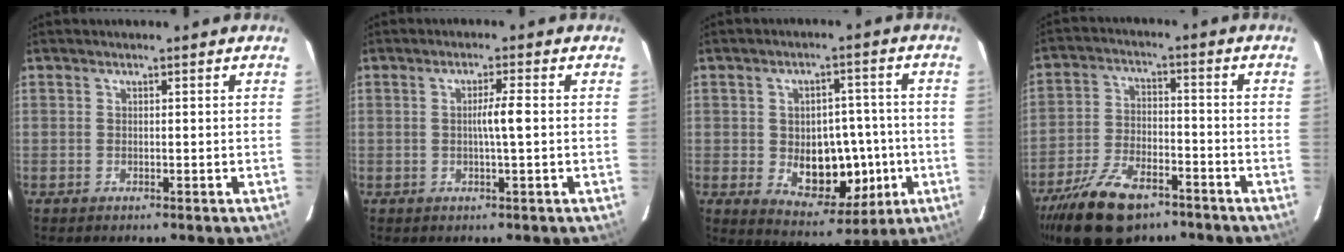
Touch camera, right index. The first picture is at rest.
{"total": 3.0, "force": [-0.1, -0.3, 3.0], "torque": [-0.053, -0.001, -0.002]}
{"total": 11.3, "force": [-1.8, 7.0, 8.8], "torque": [-0.122, 0.013, -0.008]}
{"total": 12.8, "force": [-8.9, 5.3, 7.5], "torque": [-0.148, -0.010, -0.156]}